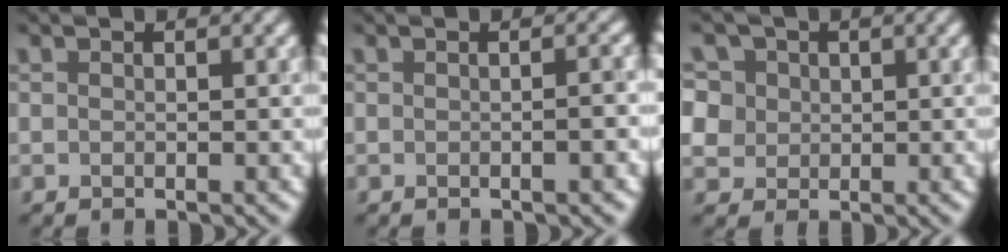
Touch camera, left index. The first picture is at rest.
{"total": 1.3, "force": [-0.4, 0.3, 1.2], "torque": [-0.009, 0.006, -0.001]}
{"total": 7.5, "force": [3.2, 5.9, 3.2], "torque": [-0.062, 0.028, 0.032]}